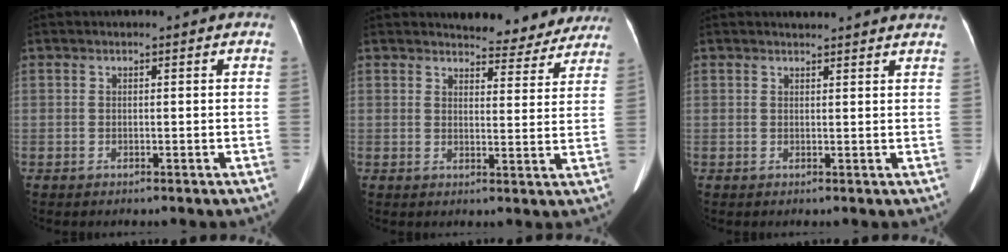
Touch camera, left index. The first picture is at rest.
{"total": 9.5, "force": [9.1, 2.5, 1.3], "torque": [0.004, -0.017, 0.092]}
{"total": 6.8, "force": [6.6, 0.4, 1.4], "torque": [-0.014, 0.010, 0.059]}